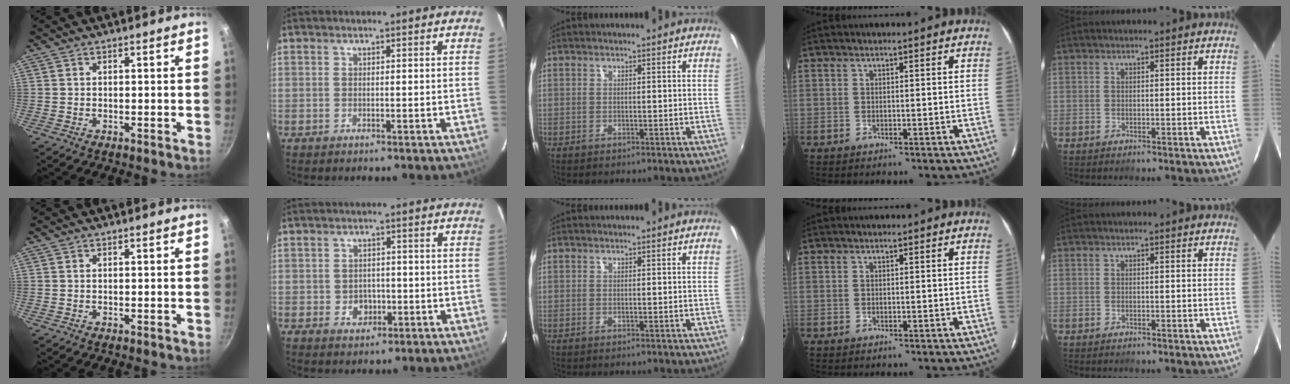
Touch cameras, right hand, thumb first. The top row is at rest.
{"index": {"total": 3.6, "force": [-0.9, 3.3, 1.3], "torque": [-0.029, 0.008, -0.002]}}